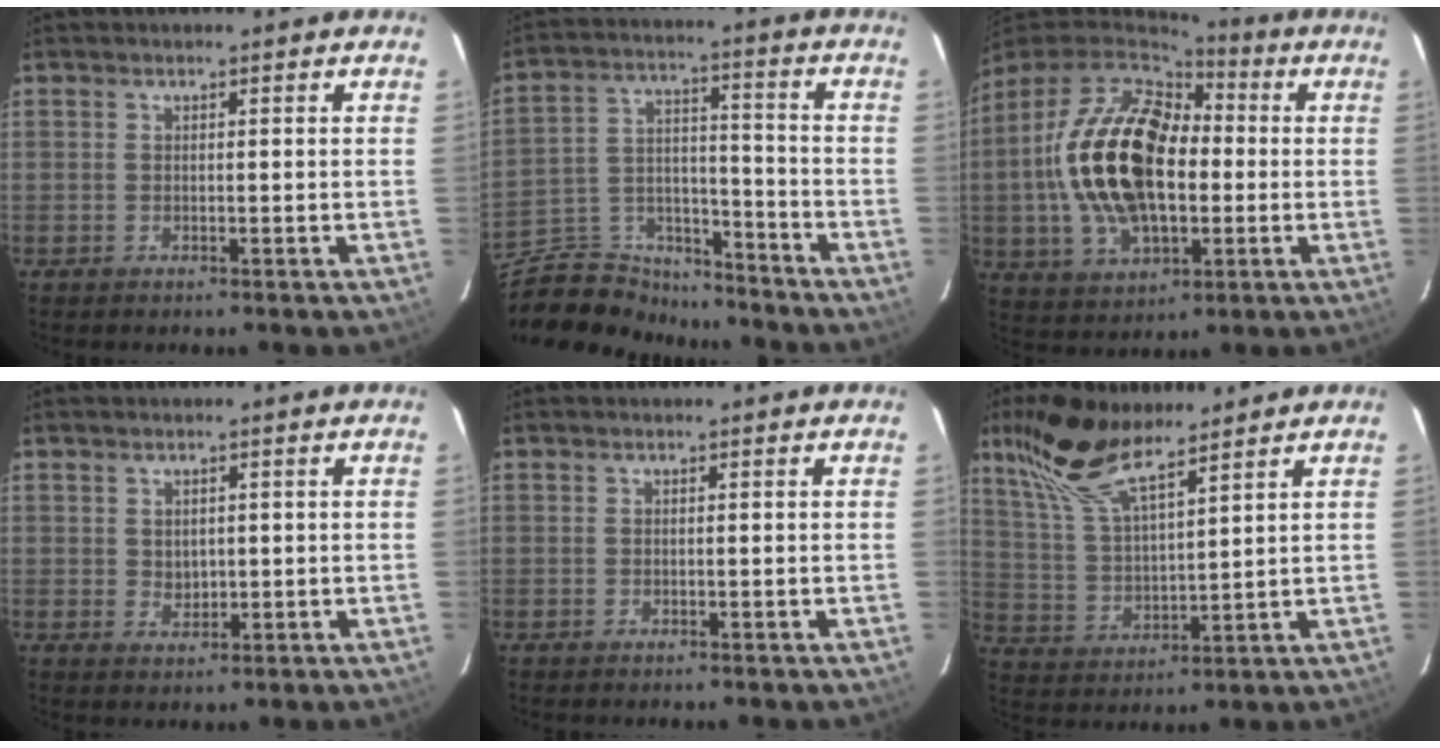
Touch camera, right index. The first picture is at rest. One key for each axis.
{"total": 15.6, "fx": -13.4, "fy": 6.7, "fz": 4.5, "tx": -0.106, "ty": 0.034, "tz": -0.215}
{"total": 23.4, "fx": -0.3, "fy": 13.6, "fz": 19.1, "tx": -0.402, "ty": 0.011, "tz": -0.002}
{"total": 2.6, "fx": 0.5, "fy": 2.1, "fz": 1.4, "tx": -0.021, "ty": 0.003, "tz": 0.014}
{"total": 0.0}
{"total": 13.5, "fx": 10.0, "fy": 3.9, "fz": 8.2, "tx": -0.164, "ty": 0.023, "tz": 0.202}